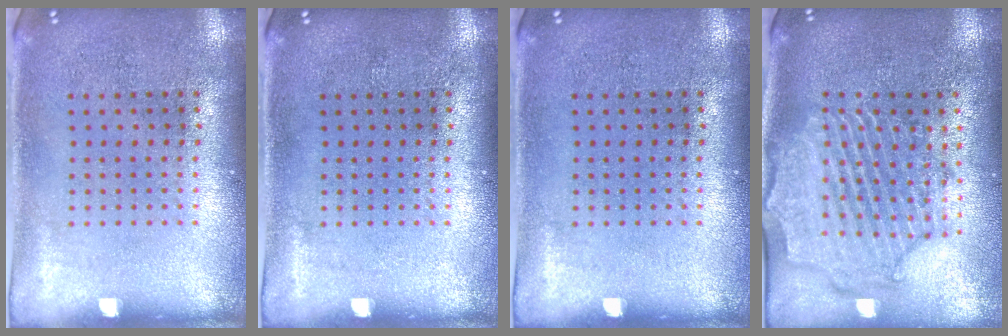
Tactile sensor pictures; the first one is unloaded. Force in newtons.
{"total": 0.0}
{"total": 0.0}
{"total": 2.3, "press": 2.2, "slide": 0.8}